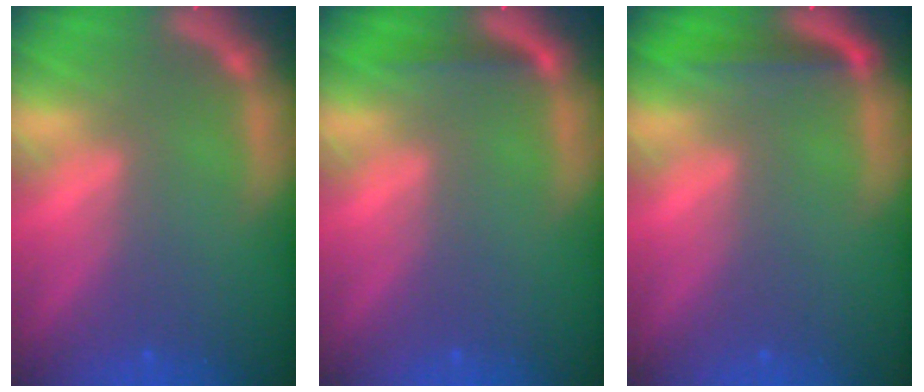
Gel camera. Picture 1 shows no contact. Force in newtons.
{"total": 1.4}
{"total": 2.5}